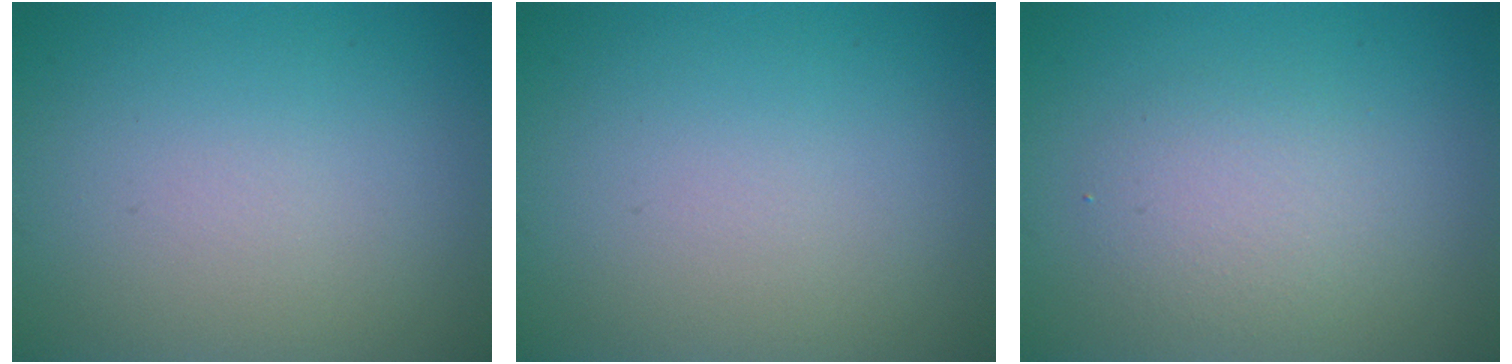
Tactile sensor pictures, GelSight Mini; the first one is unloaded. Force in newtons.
{"total": 0.0}
{"total": 2.5, "press": 2.5, "slide": 0.2}